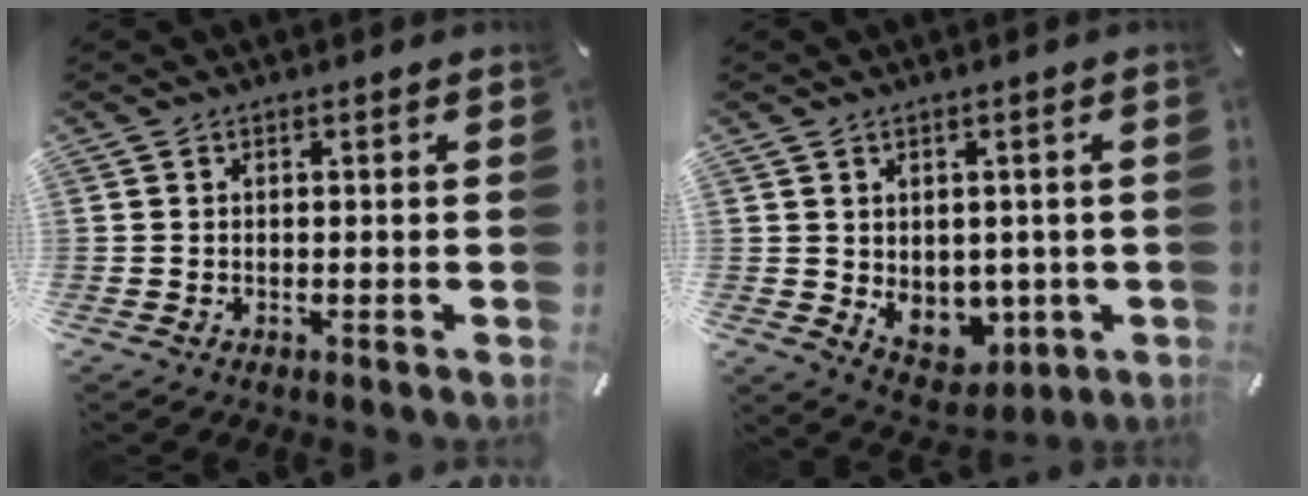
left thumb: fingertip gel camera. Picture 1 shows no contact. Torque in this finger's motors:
{"motor_torque": [0.78, 0.87, 0.09, -0.02, 0.02]}